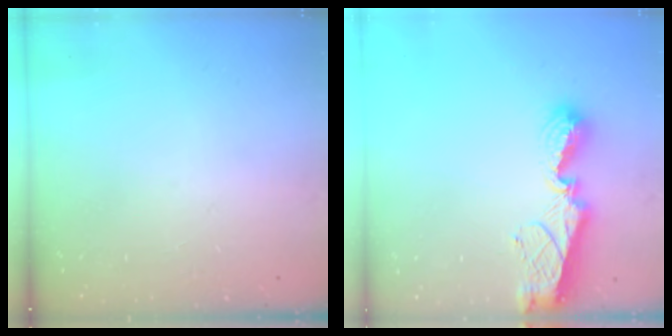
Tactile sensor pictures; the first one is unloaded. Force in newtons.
{"total": 10.2, "press": 10.1, "slide": 1.1}